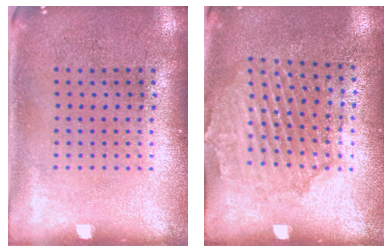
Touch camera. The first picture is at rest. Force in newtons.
{"total": 1.6, "press": 1.6, "slide": 0.4}